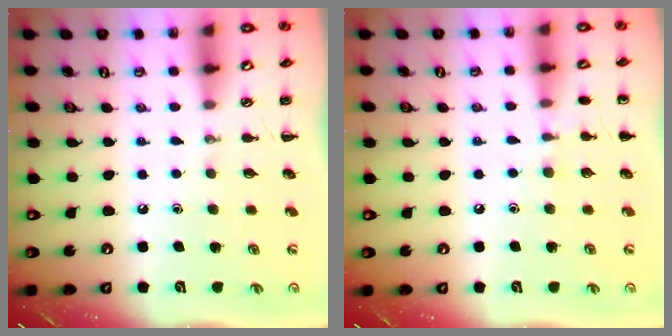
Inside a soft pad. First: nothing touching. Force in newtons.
{"total": 5.5, "press": 5.2, "slide": 1.8}